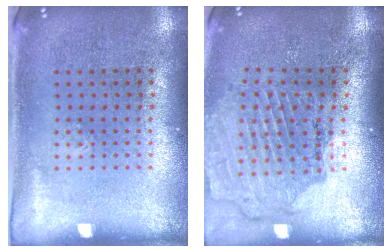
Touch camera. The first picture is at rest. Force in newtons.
{"total": 1.6, "press": 1.6, "slide": 0.0}